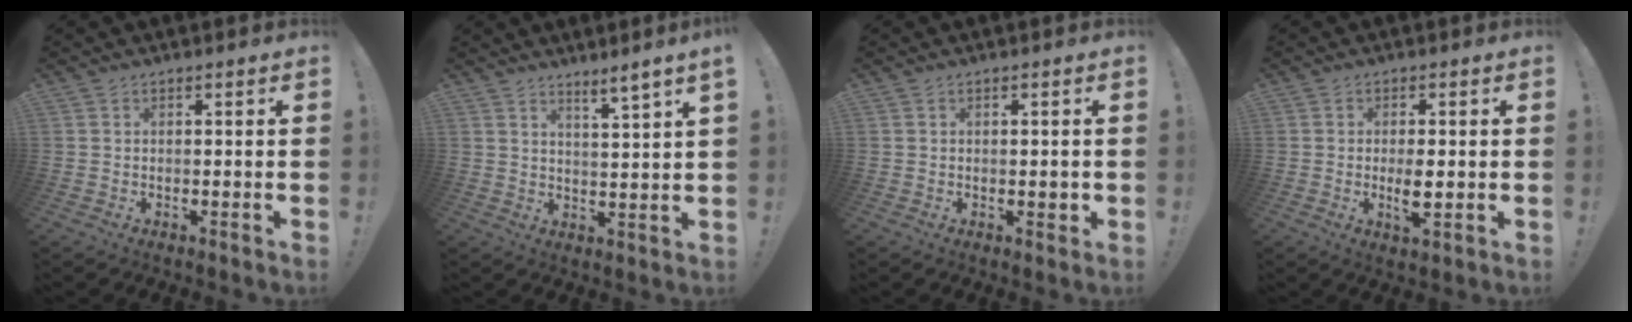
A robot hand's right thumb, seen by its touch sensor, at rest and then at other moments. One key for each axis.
{"total": 5.1, "fx": 3.8, "fy": -1.0, "fz": 3.3, "tx": -0.038, "ty": -0.033, "tz": 0.057}
{"total": 1.5, "fx": -0.1, "fy": 0.8, "fz": 1.2, "tx": -0.005, "ty": -0.002, "tz": -0.005}
{"total": 5.0, "fx": -0.6, "fy": 1.8, "fz": 4.7, "tx": -0.085, "ty": -0.006, "tz": -0.012}